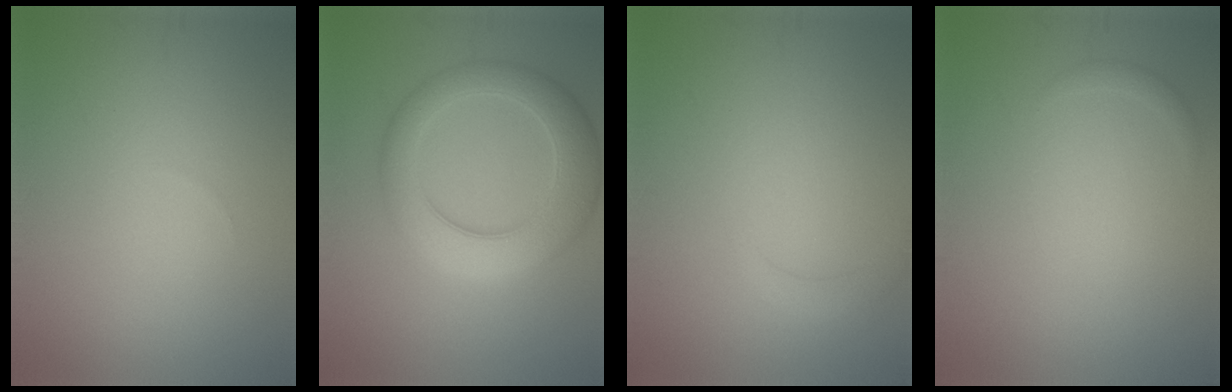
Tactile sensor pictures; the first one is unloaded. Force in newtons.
{"total": 7.3, "press": 7.2, "slide": 0.4}
{"total": 1.4, "press": 1.4, "slide": 0.2}
{"total": 0.6, "press": 0.6, "slide": 0.0}